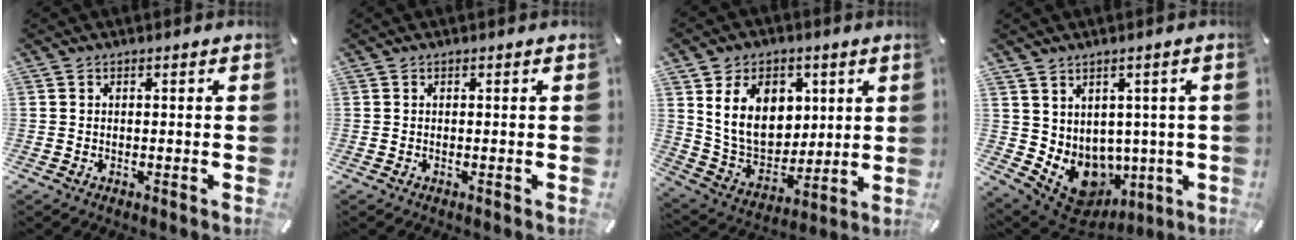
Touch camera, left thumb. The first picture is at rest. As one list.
[{"total": 0.0}, {"total": 15.6, "force": [4.9, 11.9, 8.7], "torque": [-0.163, -0.011, 0.095]}, {"total": 8.2, "force": [-0.4, 7.7, 2.8], "torque": [-0.051, -0.029, 0.013]}]